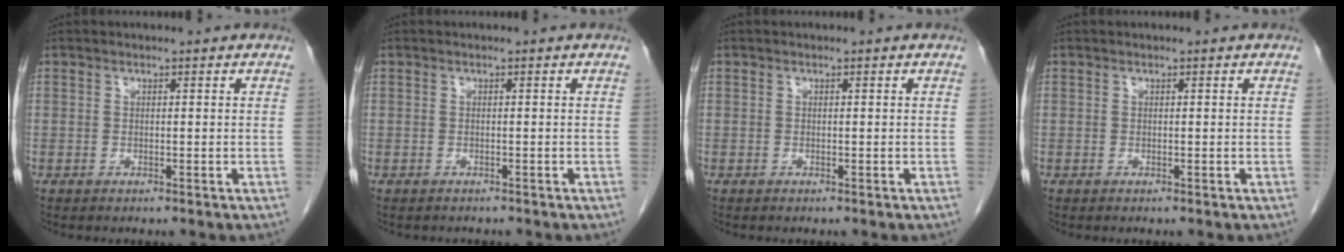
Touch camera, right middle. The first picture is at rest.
{"total": 1.3, "force": [-1.2, 0.6, 0.2], "torque": [-0.012, -0.001, -0.016]}
{"total": 0.0}
{"total": 0.0}